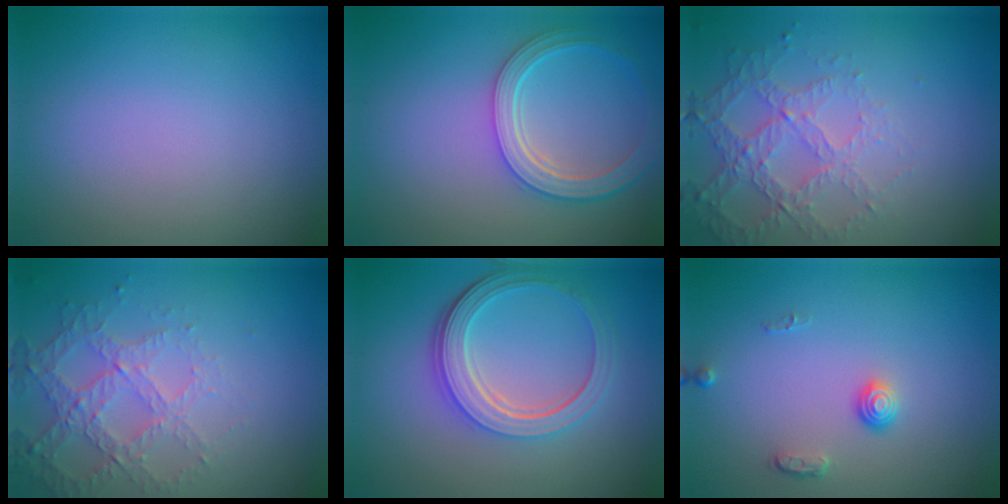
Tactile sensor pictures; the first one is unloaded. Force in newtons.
{"total": 4.6, "press": 3.7, "slide": 2.8}
{"total": 4.3, "press": 3.2, "slide": 2.9}
{"total": 4.2, "press": 3.1, "slide": 2.9}
{"total": 5.1, "press": 3.8, "slide": 3.4}
{"total": 1.4, "press": 1.0, "slide": 1.0}